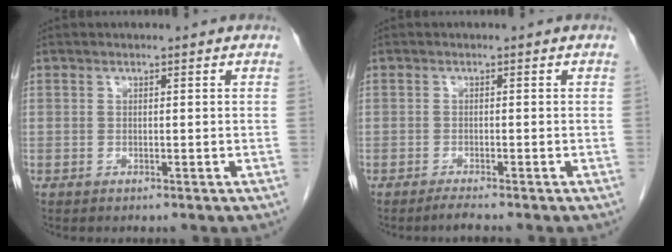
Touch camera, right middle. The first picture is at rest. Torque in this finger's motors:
{"motor_torque": [-0.01, 0.02, 0.00, 0.00]}